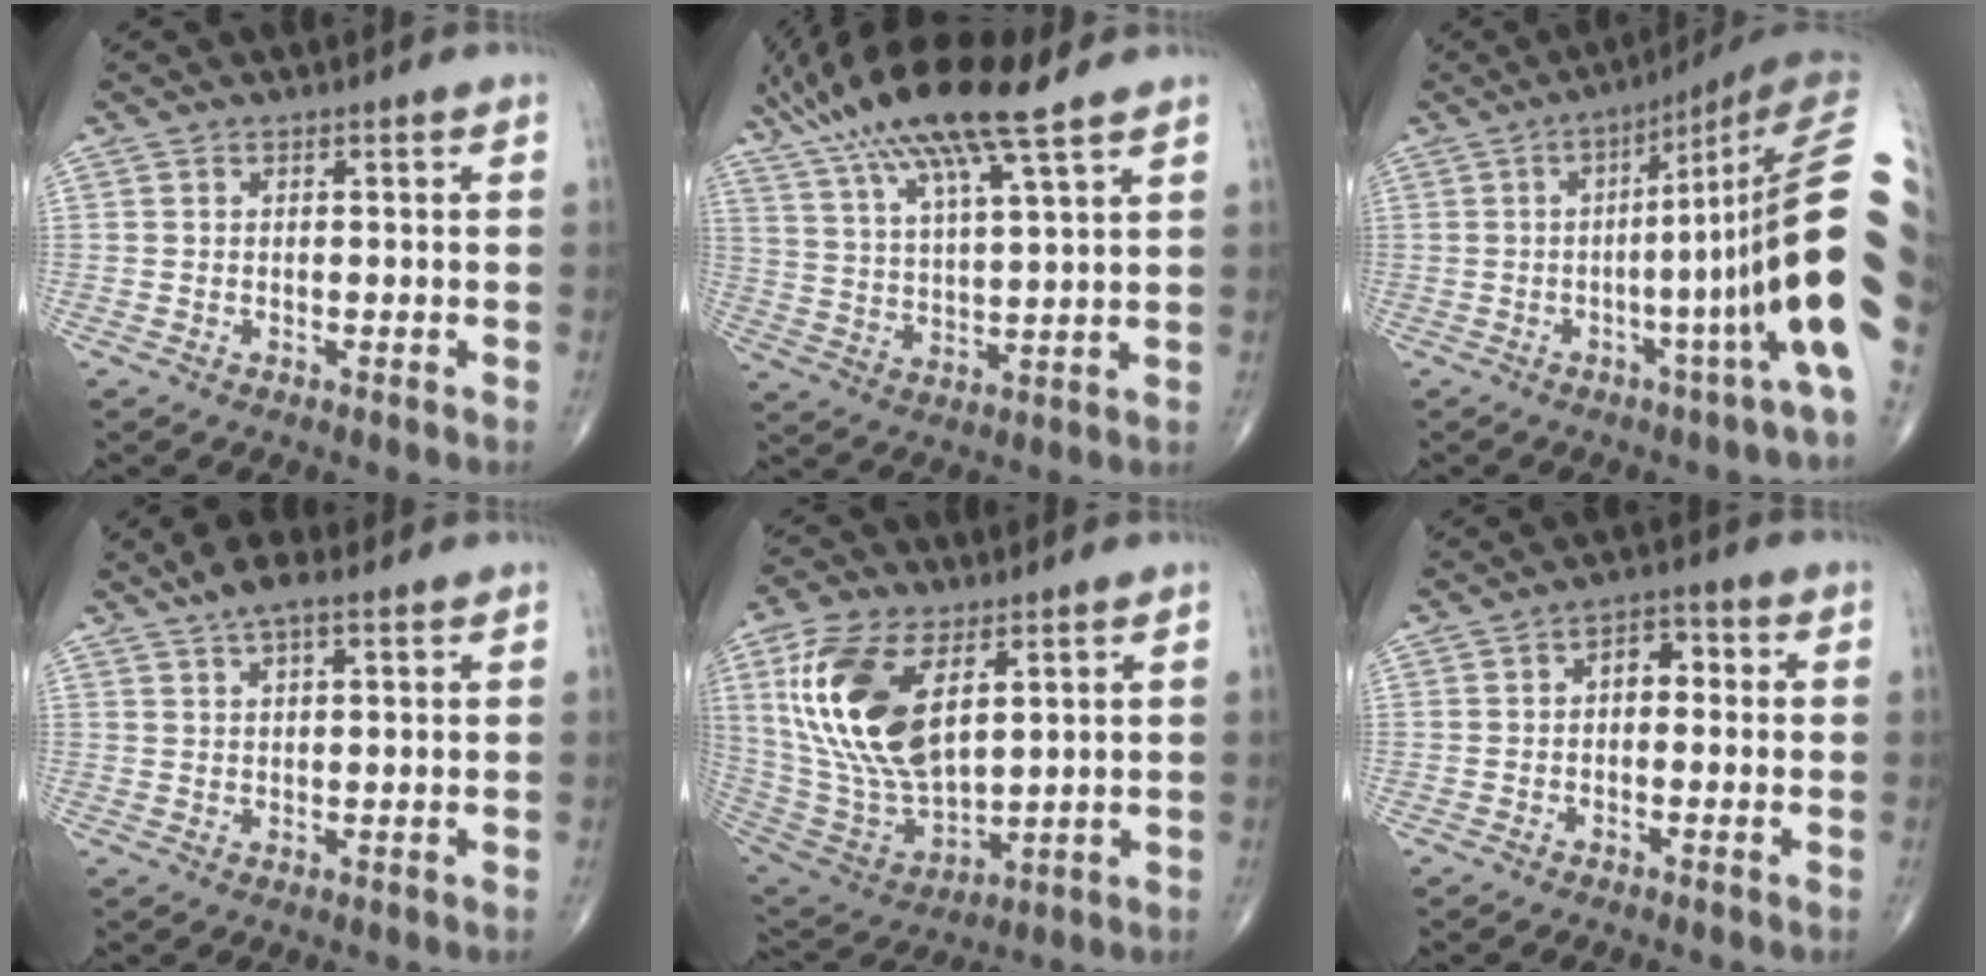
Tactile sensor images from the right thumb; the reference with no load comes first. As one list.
[{"total": 17.1, "force": [11.2, 2.4, 12.6], "torque": [-0.242, -0.018, 0.210]}, {"total": 20.9, "force": [-0.7, 0.9, 20.9], "torque": [-0.228, 0.027, -0.015]}, {"total": 5.4, "force": [3.8, 1.7, 3.5], "torque": [-0.063, 0.001, 0.067]}, {"total": 20.2, "force": [7.0, 10.1, 16.0], "torque": [-0.315, -0.031, 0.142]}, {"total": 4.4, "force": [0.4, 2.9, 3.3], "torque": [-0.029, 0.015, -0.004]}]